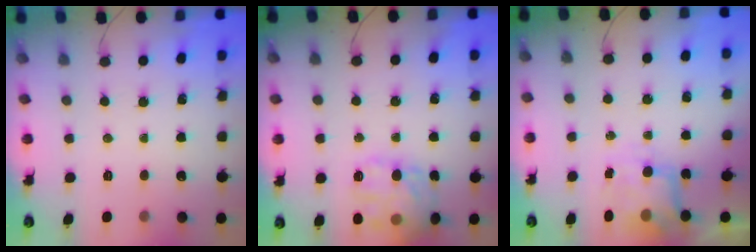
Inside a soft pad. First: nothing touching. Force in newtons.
{"total": 17.6, "press": 17.5, "slide": 1.3}
{"total": 7.1, "press": 7.1, "slide": 0.1}